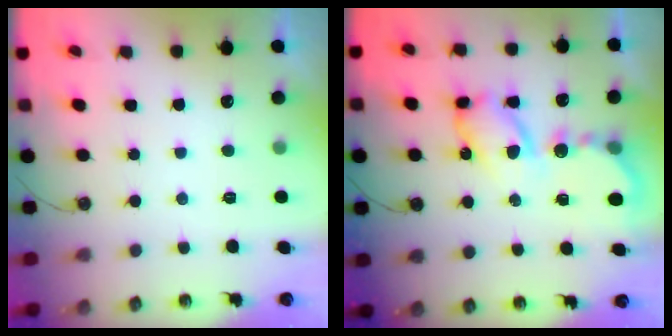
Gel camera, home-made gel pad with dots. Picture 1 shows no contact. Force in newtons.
{"total": 11.0, "press": 11.0, "slide": 0.9}